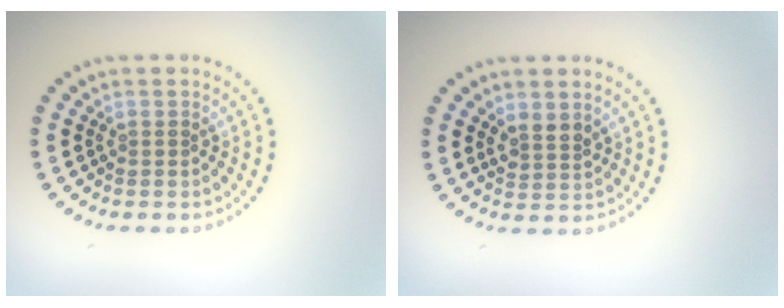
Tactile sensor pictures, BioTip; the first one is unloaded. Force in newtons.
{"total": 1.7, "press": 1.4, "slide": 0.9}